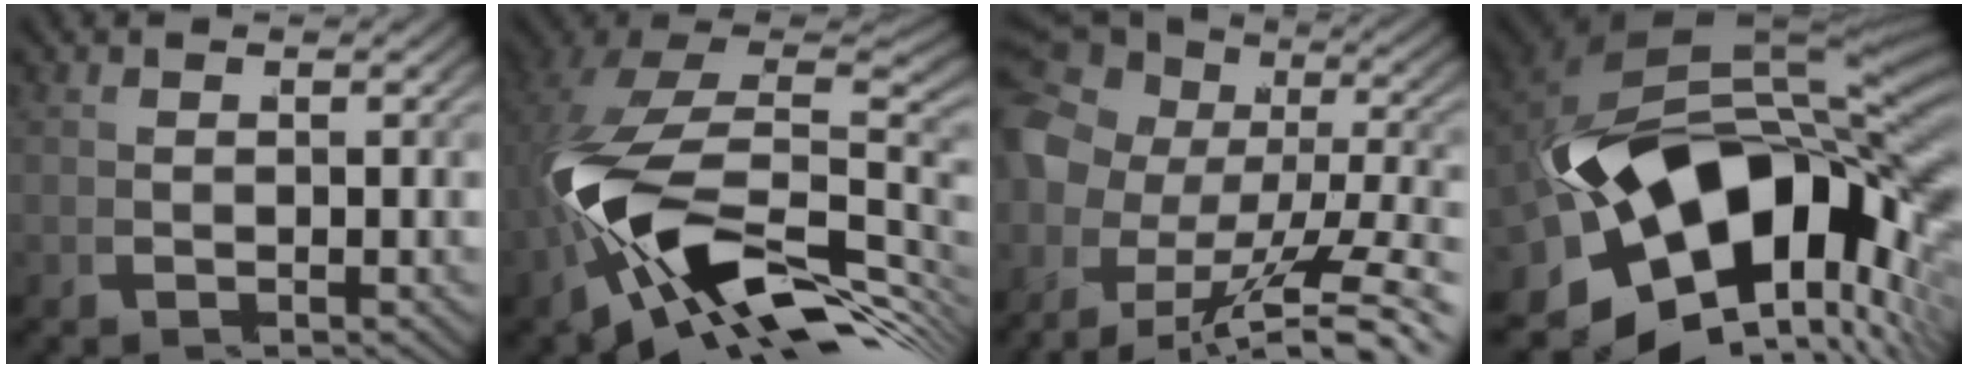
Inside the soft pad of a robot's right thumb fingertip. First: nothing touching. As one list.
[{"total": 18.6, "force": [-4.5, 11.8, 13.6], "torque": [-0.236, -0.050, -0.050]}, {"total": 9.6, "force": [-2.7, 6.5, 6.6], "torque": [-0.116, -0.018, -0.035]}, {"total": 26.1, "force": [-3.5, 15.7, 20.5], "torque": [-0.368, -0.059, -0.028]}]